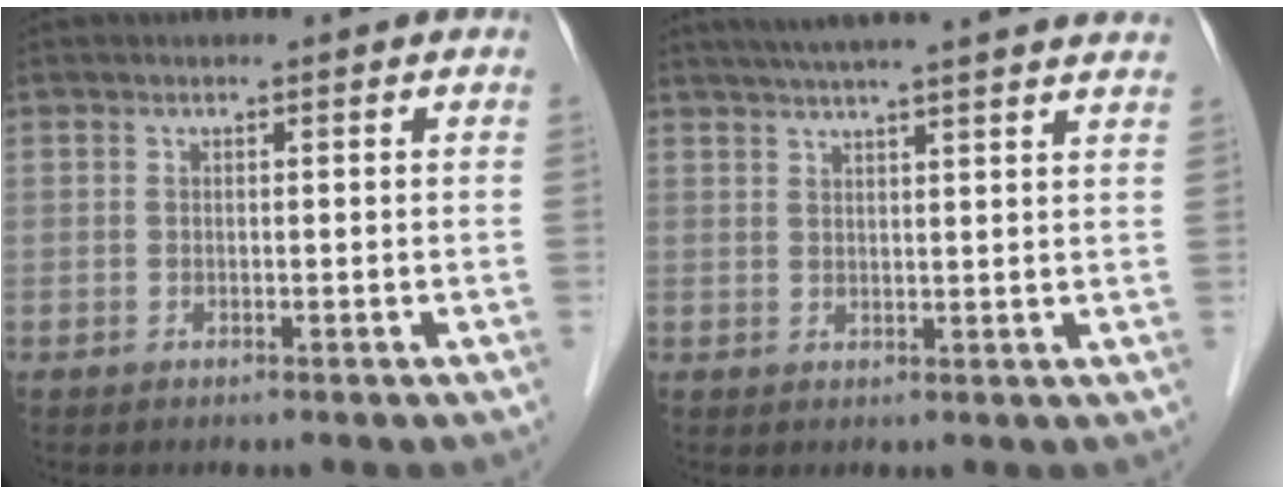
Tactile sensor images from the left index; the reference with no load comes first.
{"total": 19.1, "force": [16.8, 0.1, 9.1], "torque": [-0.145, 0.022, 0.214]}